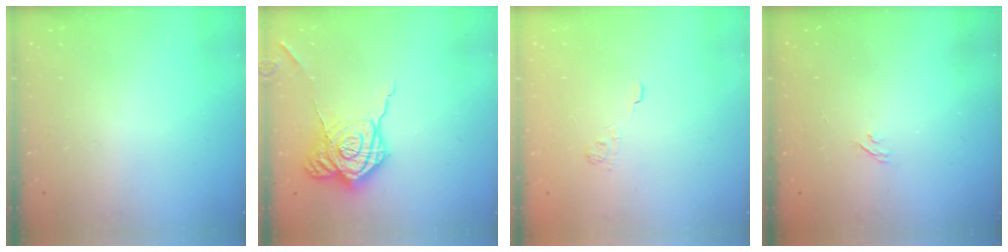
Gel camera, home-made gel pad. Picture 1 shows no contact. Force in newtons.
{"total": 18.6, "press": 18.6, "slide": 1.4}
{"total": 2.3, "press": 1.8, "slide": 1.3}
{"total": 2.2, "press": 1.9, "slide": 1.1}